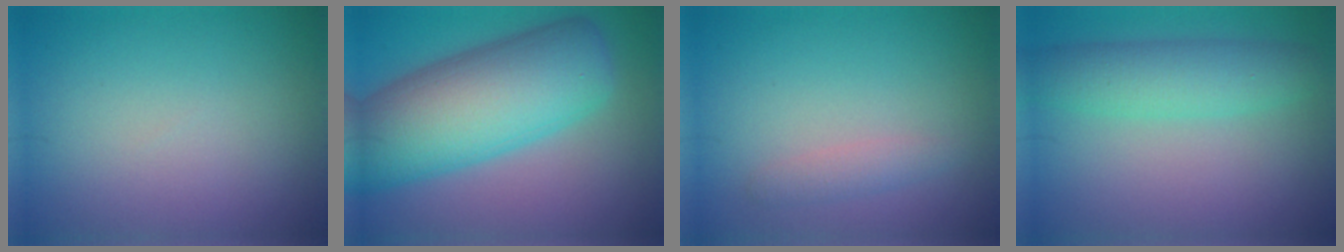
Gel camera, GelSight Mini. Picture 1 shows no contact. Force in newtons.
{"total": 12.4, "press": 12.4, "slide": 0.3}
{"total": 1.4, "press": 1.4, "slide": 0.0}
{"total": 4.7, "press": 4.7, "slide": 0.1}